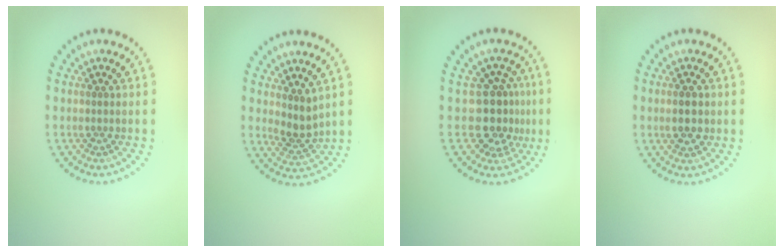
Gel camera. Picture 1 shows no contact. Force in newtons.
{"total": 2.5, "press": 1.9, "slide": 1.6}
{"total": 3.9, "press": 3.2, "slide": 2.3}
{"total": 2.1, "press": 2.1, "slide": 0.2}